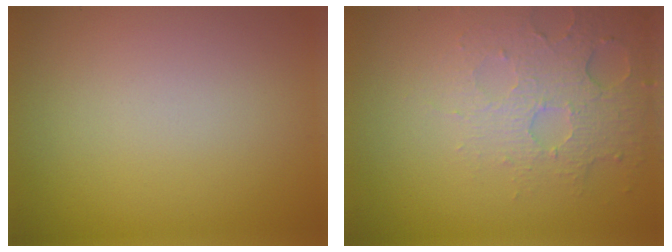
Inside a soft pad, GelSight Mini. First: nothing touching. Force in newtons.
{"total": 4.7, "press": 3.1, "slide": 3.5}